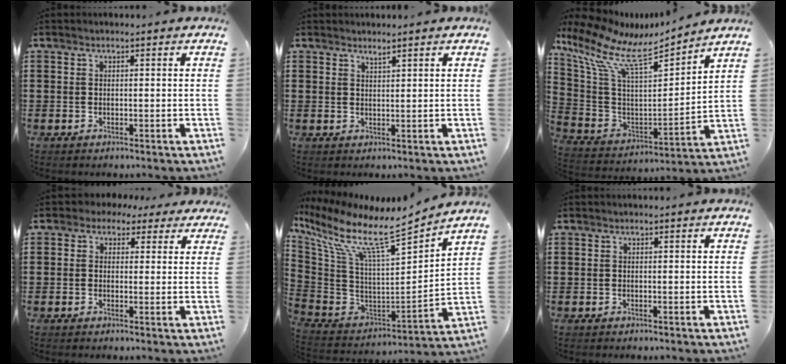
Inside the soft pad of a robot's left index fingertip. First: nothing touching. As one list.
[{"total": 2.1, "force": [2.0, -0.3, 0.4], "torque": [-0.011, -0.002, 0.038]}, {"total": 9.4, "force": [7.1, 2.5, 5.6], "torque": [-0.147, -0.058, 0.114]}, {"total": 2.3, "force": [1.3, 1.7, 0.7], "torque": [-0.024, 0.010, 0.021]}, {"total": 10.2, "force": [7.1, 1.5, 7.1], "torque": [-0.161, -0.058, 0.114]}, {"total": 0.0}]